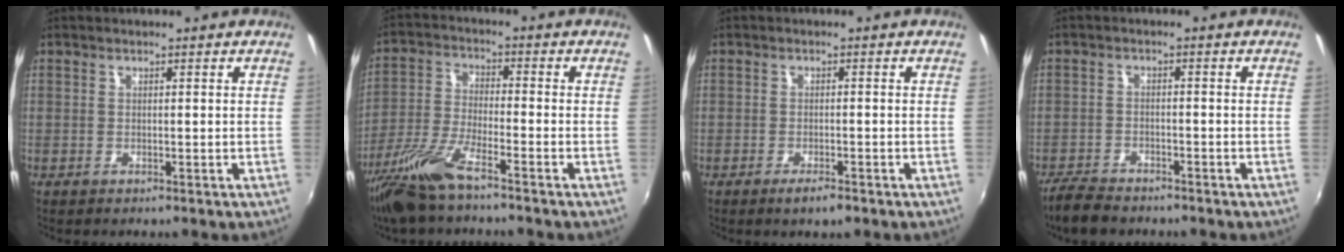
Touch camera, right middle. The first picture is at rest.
{"total": 10.3, "force": [-7.5, 1.7, 6.9], "torque": [-0.148, -0.018, -0.150]}
{"total": 2.7, "force": [-1.9, 0.8, 1.8], "torque": [-0.041, -0.007, -0.037]}
{"total": 6.1, "force": [-5.4, 2.1, 2.1], "torque": [-0.067, -0.014, -0.097]}